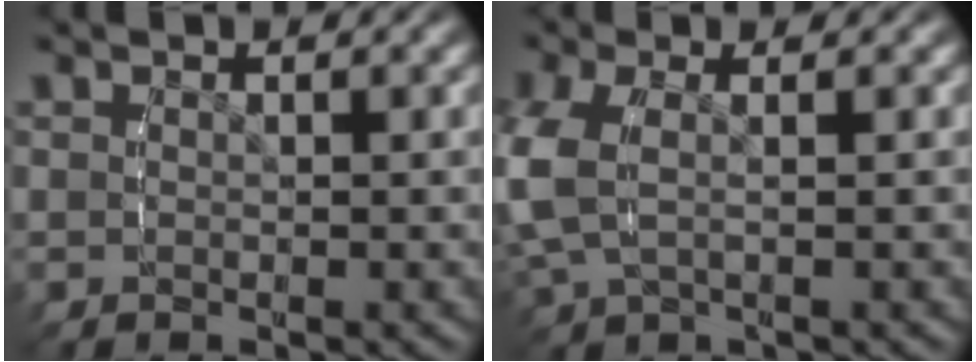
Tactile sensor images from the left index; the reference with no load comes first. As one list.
[{"total": 5.0, "force": [-0.5, 3.8, 3.2], "torque": [-0.107, -0.010, -0.006]}]